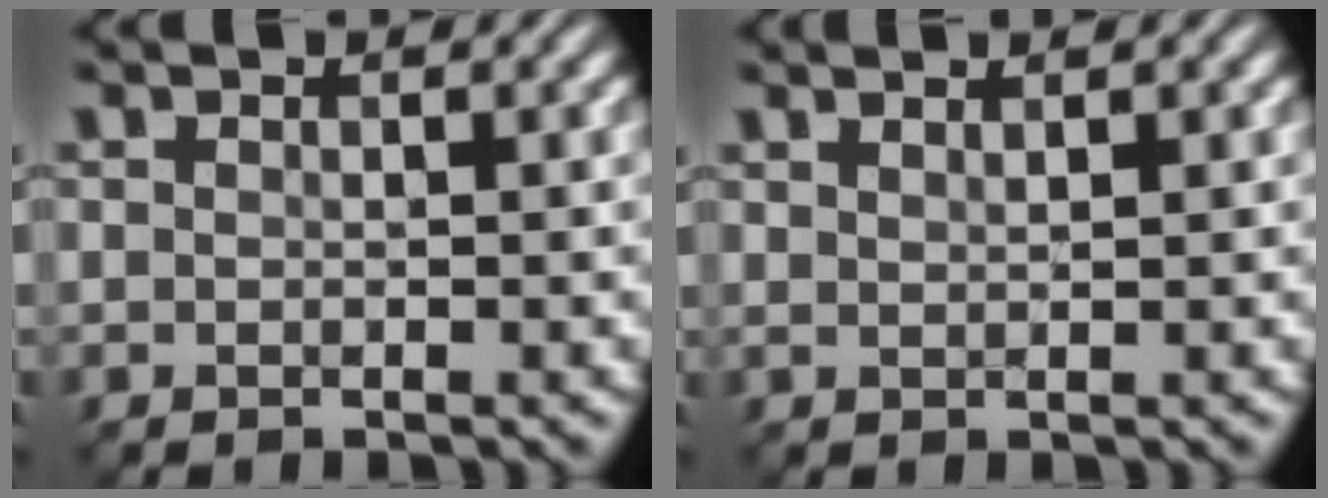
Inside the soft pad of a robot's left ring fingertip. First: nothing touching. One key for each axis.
{"total": 1.2, "fx": 1.0, "fy": 0.4, "fz": 0.7, "tx": 0.000, "ty": -0.001, "tz": 0.008}